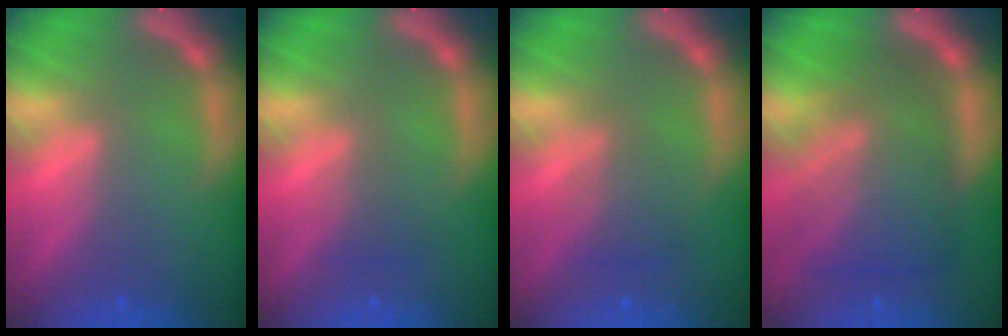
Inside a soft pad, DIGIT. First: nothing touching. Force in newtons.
{"total": 1.5}
{"total": 2.5}
{"total": 9.1}